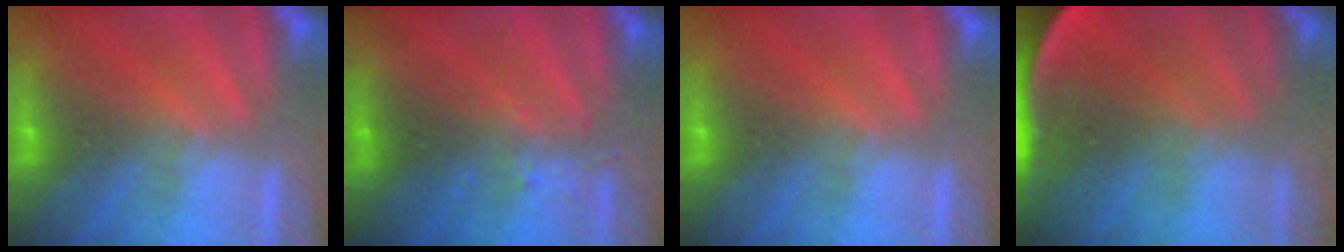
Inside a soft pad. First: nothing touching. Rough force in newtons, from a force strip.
{"total": 2.5}
{"total": 0.0}
{"total": 7.8}